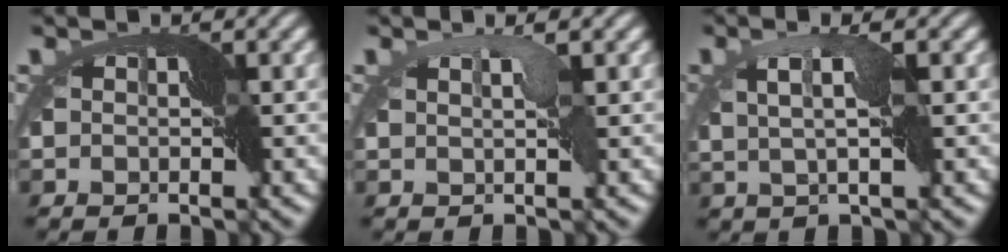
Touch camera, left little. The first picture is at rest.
{"total": 1.4, "force": [1.0, -0.6, 0.8], "torque": [-0.024, 0.002, 0.017]}
{"total": 2.1, "force": [1.0, -0.6, 1.8], "torque": [-0.056, 0.003, 0.017]}